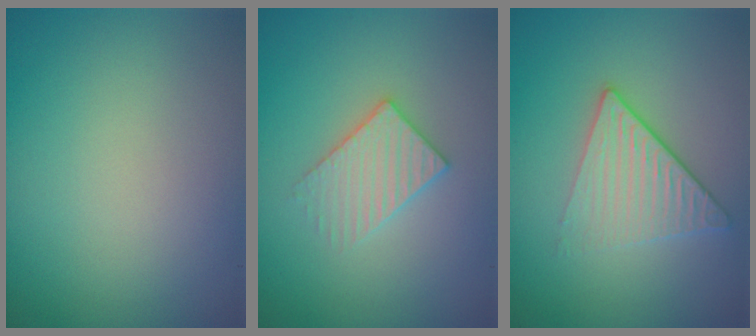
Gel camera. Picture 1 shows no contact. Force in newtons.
{"total": 2.7, "press": 2.7, "slide": 0.5}
{"total": 3.5, "press": 2.8, "slide": 2.2}